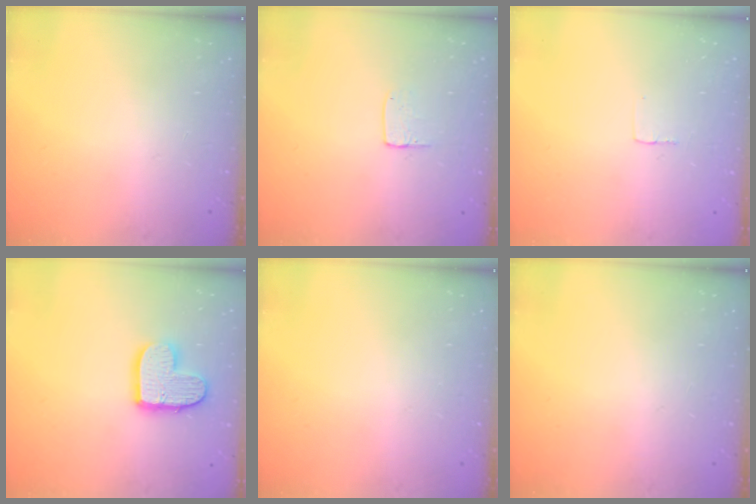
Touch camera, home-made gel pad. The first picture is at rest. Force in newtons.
{"total": 5.8, "press": 5.8, "slide": 0.4}
{"total": 2.4, "press": 2.4, "slide": 0.1}
{"total": 12.2, "press": 12.2, "slide": 0.8}
{"total": 0.0}
{"total": 0.0}